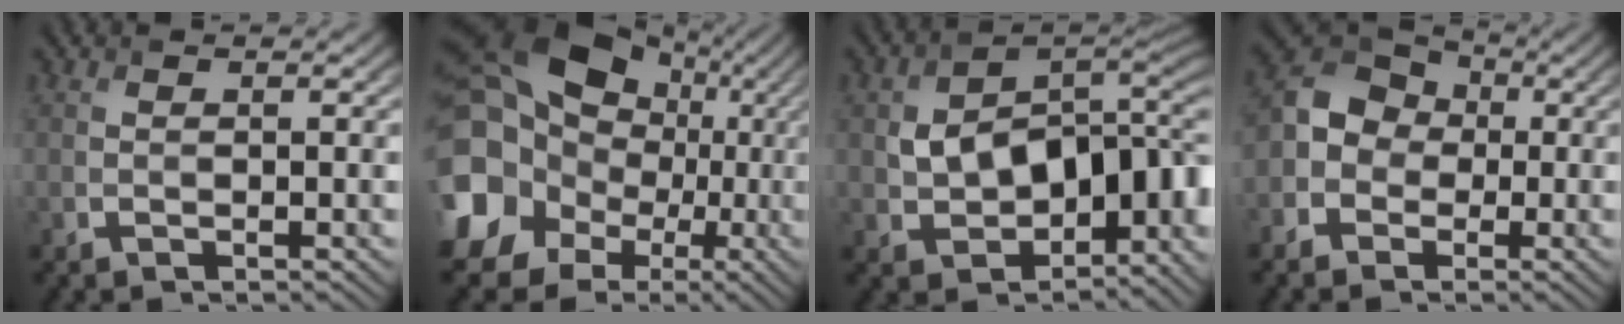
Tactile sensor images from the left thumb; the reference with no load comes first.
{"total": 21.5, "force": [0.9, 19.1, 9.7], "torque": [-0.247, -0.018, -0.010]}
{"total": 12.0, "force": [0.2, 8.0, 8.9], "torque": [-0.150, -0.011, -0.001]}
{"total": 6.0, "force": [-1.4, 5.3, 2.5], "torque": [-0.051, 0.001, -0.051]}